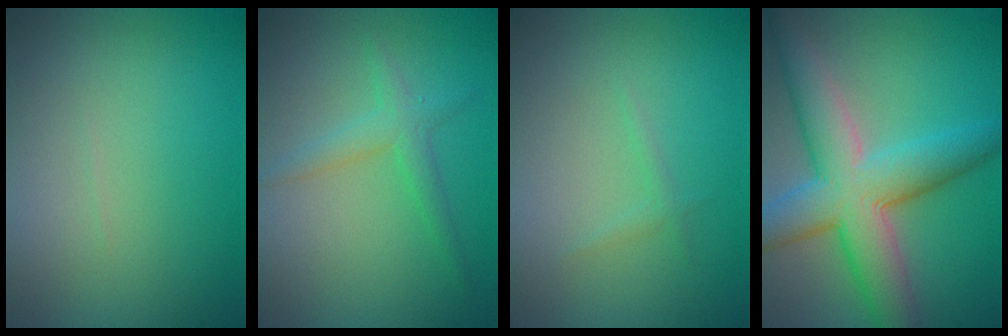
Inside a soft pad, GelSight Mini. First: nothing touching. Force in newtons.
{"total": 2.0, "press": 2.0, "slide": 0.0}
{"total": 0.7, "press": 0.7, "slide": 0.1}
{"total": 8.4, "press": 8.4, "slide": 0.3}